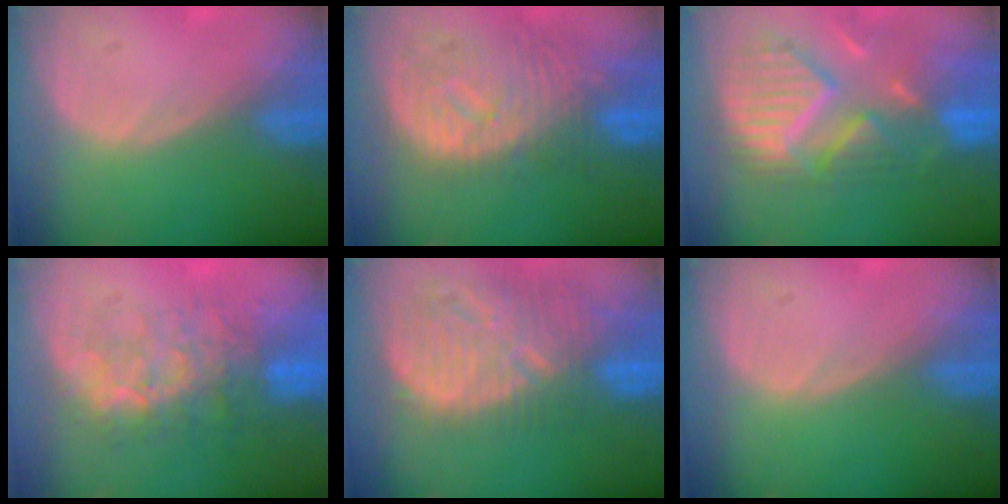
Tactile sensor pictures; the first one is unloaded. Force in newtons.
{"total": 10.8, "press": 9.7, "slide": 4.8}
{"total": 11.8, "press": 10.3, "slide": 5.6}
{"total": 8.7, "press": 8.3, "slide": 2.5}
{"total": 12.8, "press": 11.3, "slide": 6.2}
{"total": 0.0}